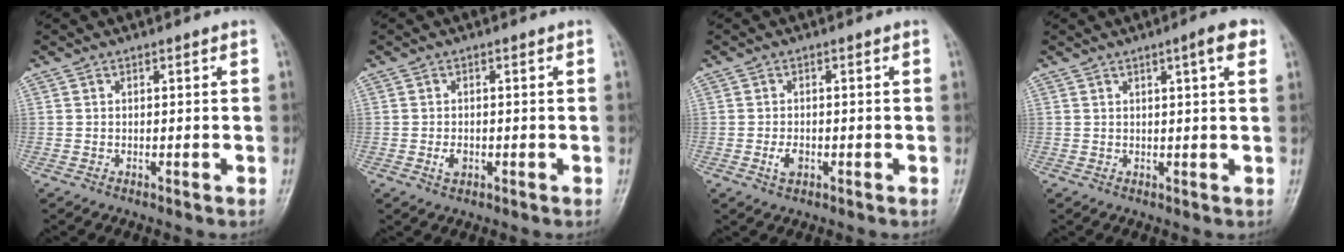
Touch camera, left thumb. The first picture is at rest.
{"total": 2.0, "force": [-0.5, 1.4, 1.3], "torque": [-0.019, 0.000, -0.009]}
{"total": 2.4, "force": [-0.8, 1.6, 1.7], "torque": [-0.030, 0.000, -0.014]}
{"total": 4.5, "force": [2.2, 0.6, 3.9], "torque": [-0.048, -0.004, 0.028]}